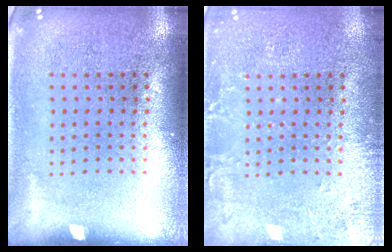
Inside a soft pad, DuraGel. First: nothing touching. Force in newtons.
{"total": 2.5, "press": 2.5, "slide": 0.3}